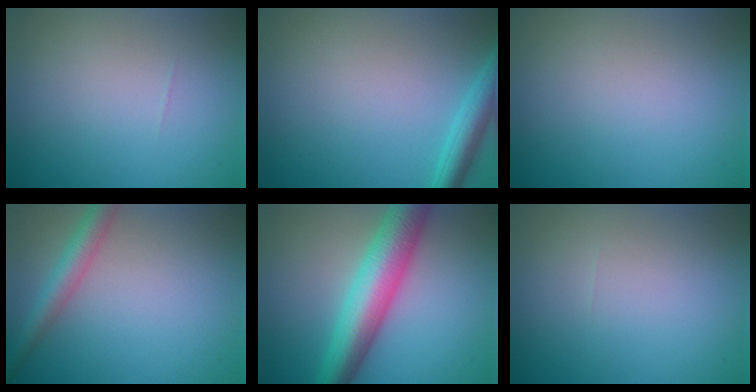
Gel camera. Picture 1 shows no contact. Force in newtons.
{"total": 3.0, "press": 2.9, "slide": 0.2}
{"total": 0.0}
{"total": 3.1, "press": 3.1, "slide": 0.1}
{"total": 7.2, "press": 7.2, "slide": 0.1}
{"total": 0.0}